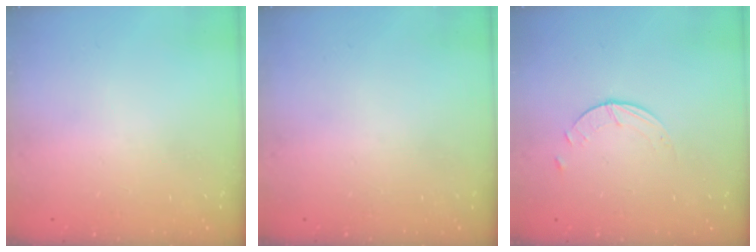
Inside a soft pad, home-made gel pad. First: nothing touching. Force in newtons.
{"total": 0.0}
{"total": 0.9, "press": 0.9, "slide": 0.1}